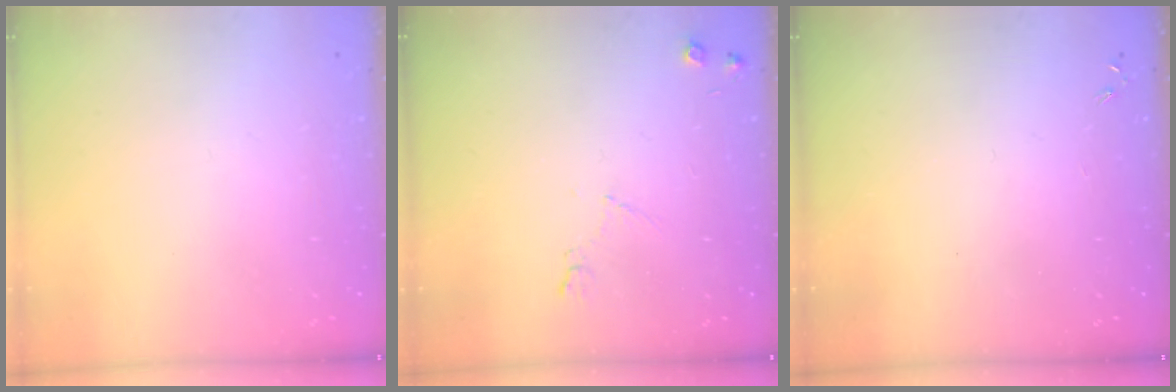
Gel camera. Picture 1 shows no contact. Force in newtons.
{"total": 5.3, "press": 5.2, "slide": 1.1}
{"total": 0.0}